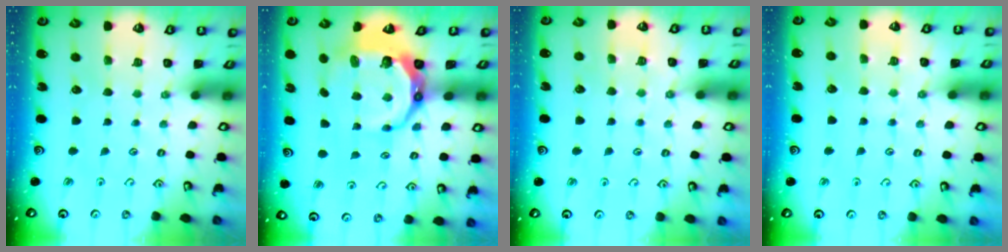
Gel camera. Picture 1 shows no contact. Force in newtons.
{"total": 11.3, "press": 10.3, "slide": 4.5}
{"total": 5.2, "press": 5.2, "slide": 0.7}
{"total": 6.3, "press": 6.3, "slide": 0.7}